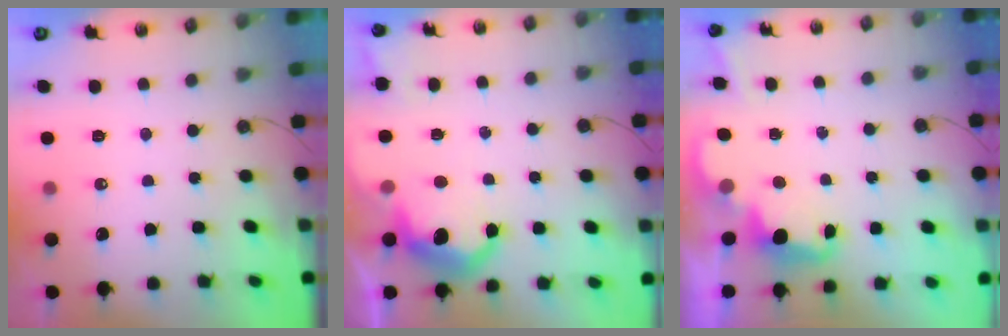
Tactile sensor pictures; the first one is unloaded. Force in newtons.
{"total": 11.5, "press": 11.4, "slide": 1.1}
{"total": 2.3, "press": 2.2, "slide": 0.5}